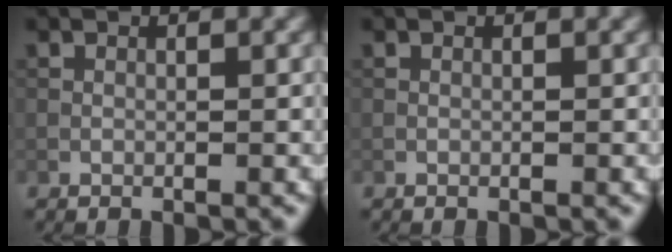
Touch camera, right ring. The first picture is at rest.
{"total": 0.0}